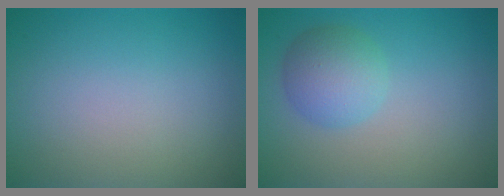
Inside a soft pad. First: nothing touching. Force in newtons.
{"total": 3.6, "press": 3.6, "slide": 0.1}